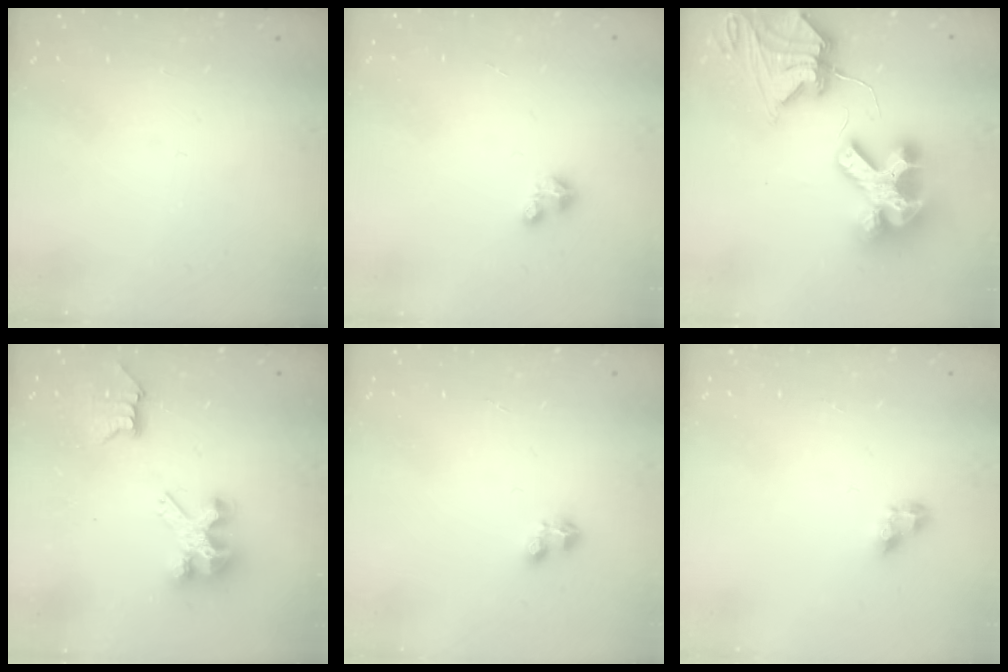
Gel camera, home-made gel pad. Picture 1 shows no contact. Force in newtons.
{"total": 2.5, "press": 2.5, "slide": 0.3}
{"total": 18.4, "press": 18.3, "slide": 2.4}
{"total": 7.6, "press": 7.6, "slide": 0.2}
{"total": 3.1, "press": 3.1, "slide": 0.5}
{"total": 5.0, "press": 5.0, "slide": 0.5}